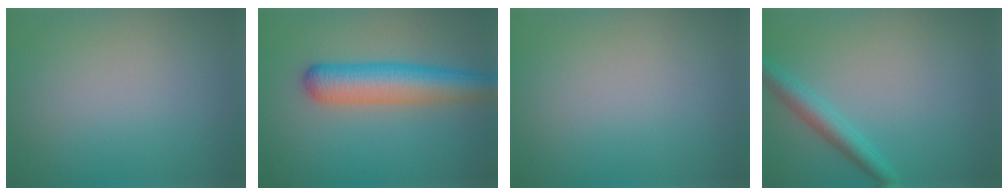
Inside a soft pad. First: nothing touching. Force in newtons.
{"total": 6.2, "press": 6.2, "slide": 0.3}
{"total": 0.0}
{"total": 2.7, "press": 2.7, "slide": 0.0}